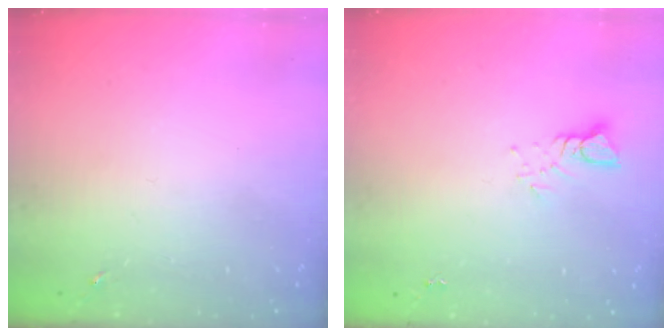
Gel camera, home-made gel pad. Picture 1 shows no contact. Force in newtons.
{"total": 3.9, "press": 3.8, "slide": 0.3}